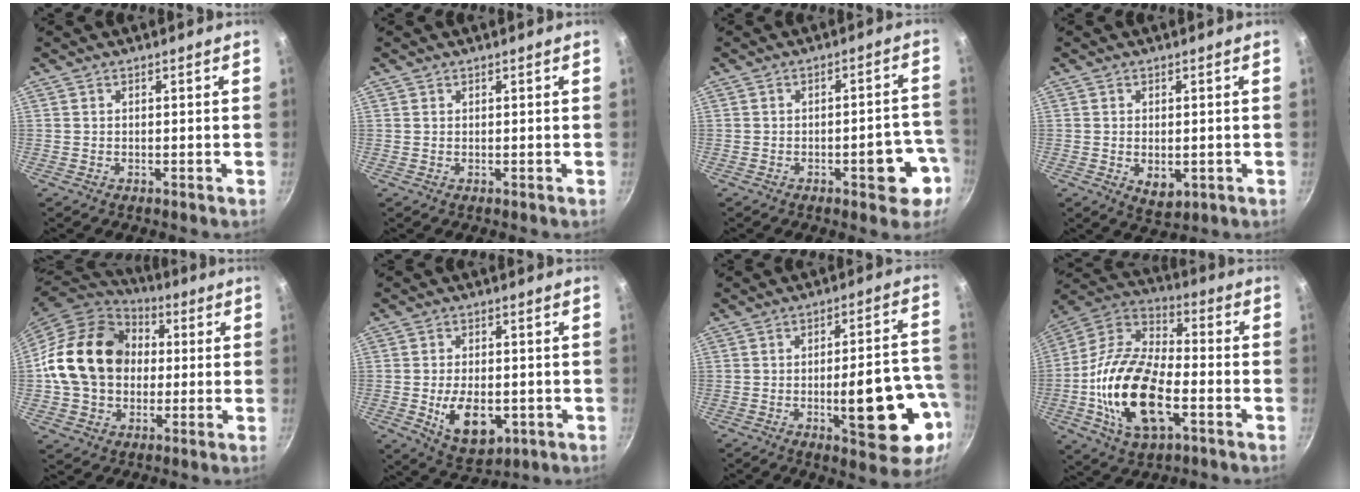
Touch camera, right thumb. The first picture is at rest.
{"total": 0.0}
{"total": 8.6, "force": [-3.7, 3.5, 6.9], "torque": [-0.058, 0.034, -0.041]}
{"total": 4.6, "force": [-0.8, 2.9, 3.5], "torque": [-0.050, -0.011, -0.004]}
{"total": 19.0, "force": [1.7, 15.2, 11.4], "torque": [-0.175, 0.031, 0.026]}
{"total": 10.9, "force": [-2.5, 6.5, 8.4], "torque": [-0.117, -0.004, -0.026]}
{"total": 17.8, "force": [-5.1, 5.9, 16.0], "torque": [-0.189, 0.028, -0.063]}
{"total": 21.7, "force": [-5.6, 11.4, 17.6], "torque": [-0.327, 0.028, -0.117]}